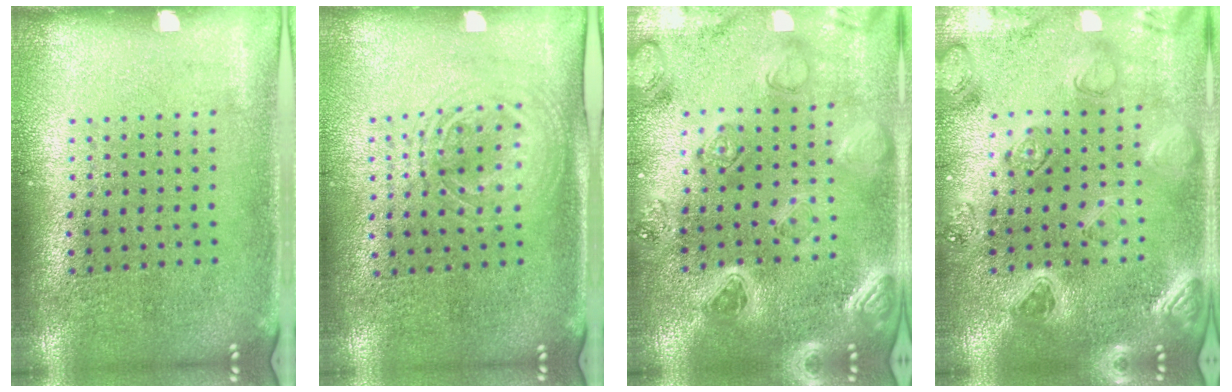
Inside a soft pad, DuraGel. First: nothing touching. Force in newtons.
{"total": 1.5, "press": 1.3, "slide": 0.6}
{"total": 2.2, "press": 2.2, "slide": 0.3}
{"total": 2.3, "press": 2.3, "slide": 0.4}